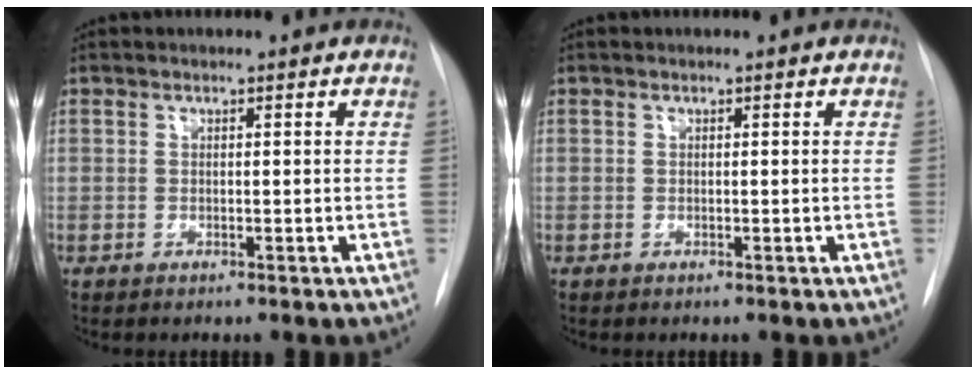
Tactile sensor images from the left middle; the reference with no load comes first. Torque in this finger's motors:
{"motor_torque": [0.00, 0.00, 0.00, 0.00]}